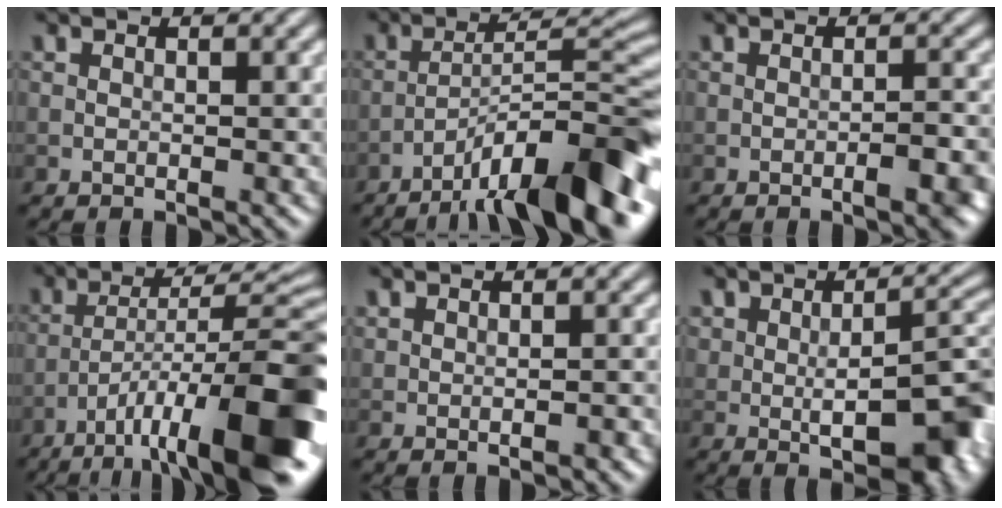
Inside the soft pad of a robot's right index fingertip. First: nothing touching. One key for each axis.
{"total": 12.3, "fx": -7.8, "fy": 2.3, "fz": 9.2, "tx": -0.139, "ty": 0.025, "tz": -0.127}
{"total": 2.4, "fx": -0.9, "fy": 0.5, "fz": 2.1, "tx": -0.026, "ty": 0.008, "tz": -0.015}
{"total": 13.7, "fx": -7.2, "fy": 3.4, "fz": 11.2, "tx": -0.178, "ty": 0.009, "tz": -0.111}
{"total": 0.6, "fx": 0.2, "fy": 0.2, "fz": 0.6, "tx": -0.010, "ty": 0.003, "tz": 0.008}
{"total": 7.7, "fx": -1.2, "fy": 3.6, "fz": 6.7, "tx": -0.092, "ty": 0.000, "tz": -0.015}